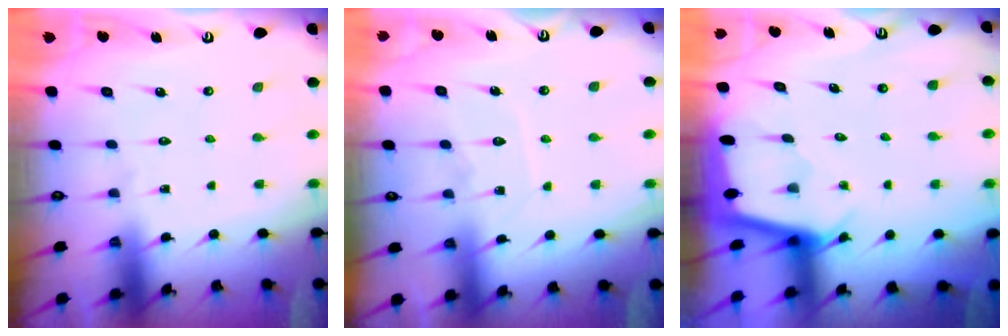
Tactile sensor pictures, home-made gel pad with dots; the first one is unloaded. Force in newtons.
{"total": 7.1, "press": 7.1, "slide": 0.8}
{"total": 2.0, "press": 2.0, "slide": 0.1}